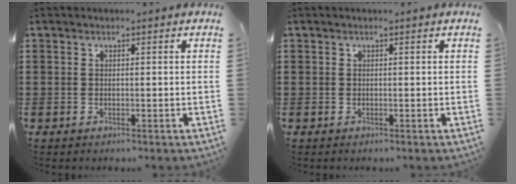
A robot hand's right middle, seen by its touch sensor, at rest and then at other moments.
{"total": 0.0}